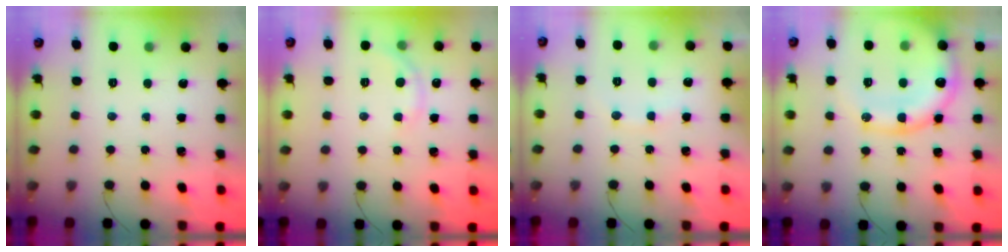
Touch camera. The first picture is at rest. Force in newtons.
{"total": 3.9, "press": 3.7, "slide": 1.2}
{"total": 6.8, "press": 6.7, "slide": 1.4}
{"total": 20.2, "press": 19.9, "slide": 3.5}